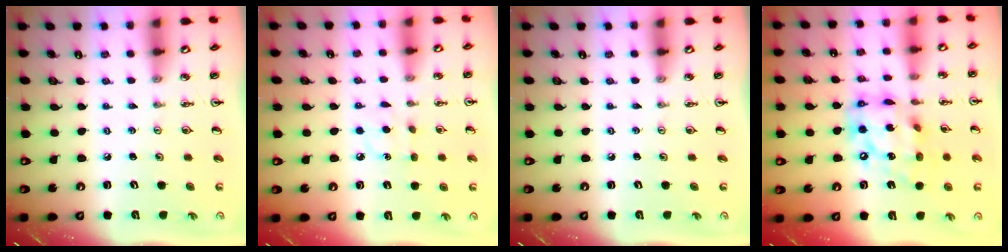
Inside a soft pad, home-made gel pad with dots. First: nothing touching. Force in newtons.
{"total": 6.6, "press": 6.5, "slide": 0.6}
{"total": 0.0}
{"total": 16.0, "press": 16.0, "slide": 1.2}